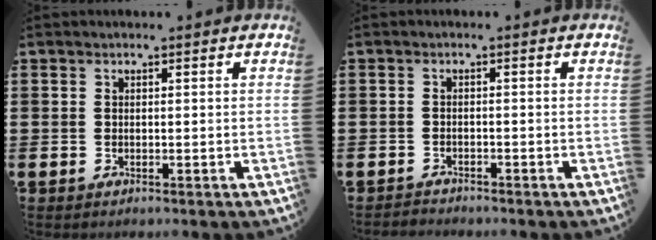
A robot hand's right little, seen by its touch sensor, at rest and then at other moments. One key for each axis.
{"total": 1.1, "fx": -1.1, "fy": 0.1, "fz": -0.2, "tx": 0.000, "ty": 0.003, "tz": -0.024}